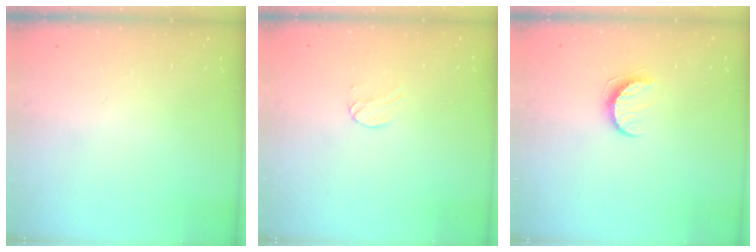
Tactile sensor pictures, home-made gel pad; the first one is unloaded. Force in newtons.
{"total": 5.7, "press": 5.7, "slide": 0.4}
{"total": 8.1, "press": 8.1, "slide": 0.6}